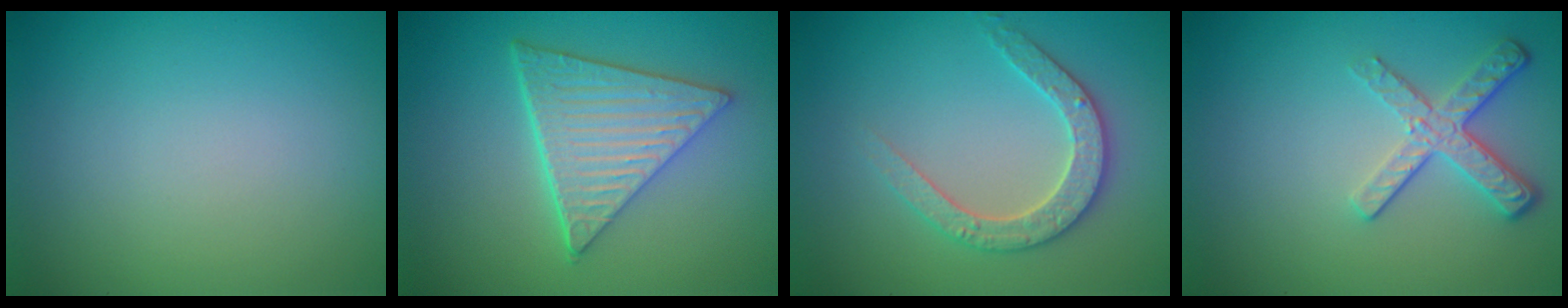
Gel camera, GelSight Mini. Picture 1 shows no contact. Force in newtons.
{"total": 6.0, "press": 4.5, "slide": 4.0}
{"total": 2.9, "press": 2.9, "slide": 0.5}
{"total": 3.0, "press": 2.3, "slide": 1.9}